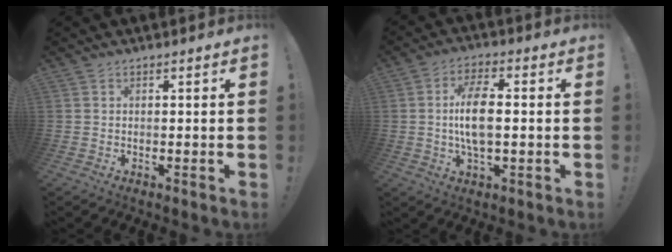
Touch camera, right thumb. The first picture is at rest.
{"total": 10.5, "force": [0.0, 4.4, 9.6], "torque": [-0.179, -0.003, -0.005]}